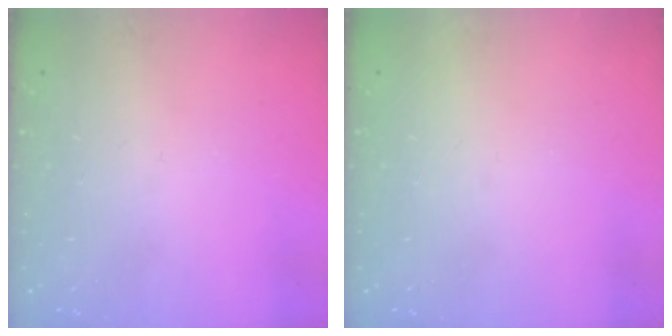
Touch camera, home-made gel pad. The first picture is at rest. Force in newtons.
{"total": 1.6, "press": 1.5, "slide": 0.1}